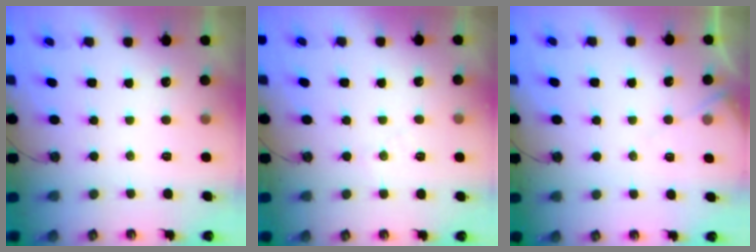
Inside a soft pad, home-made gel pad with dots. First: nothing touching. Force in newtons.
{"total": 4.5, "press": 4.5, "slide": 0.7}
{"total": 5.4, "press": 5.4, "slide": 0.8}